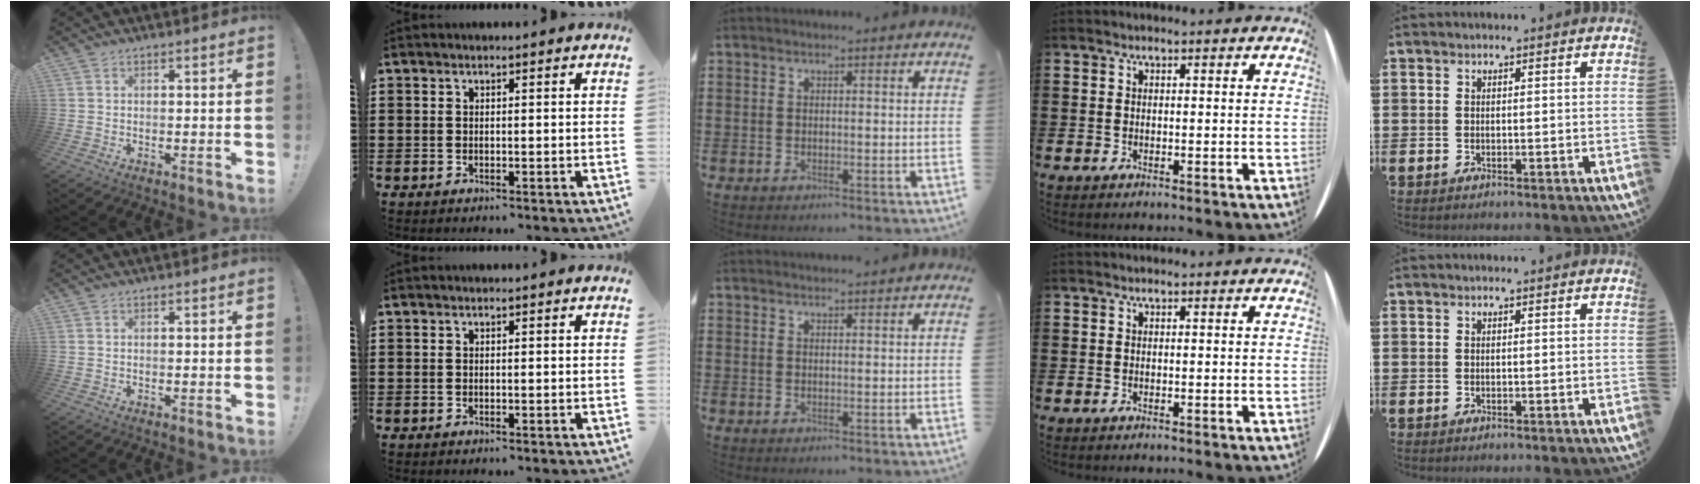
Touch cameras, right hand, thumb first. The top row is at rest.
{"middle": {"total": 1.2, "force": [1.2, 0.0, 0.1], "torque": [-0.003, -0.001, 0.022]}}